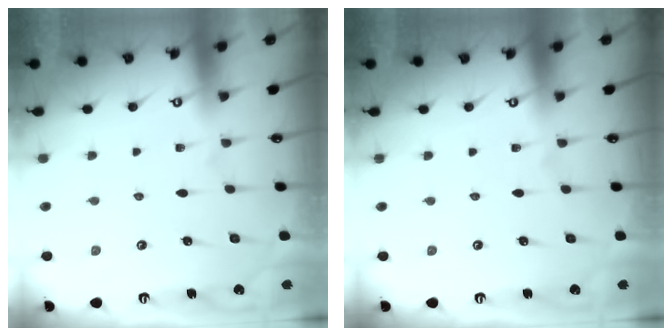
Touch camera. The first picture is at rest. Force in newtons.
{"total": 0.0}